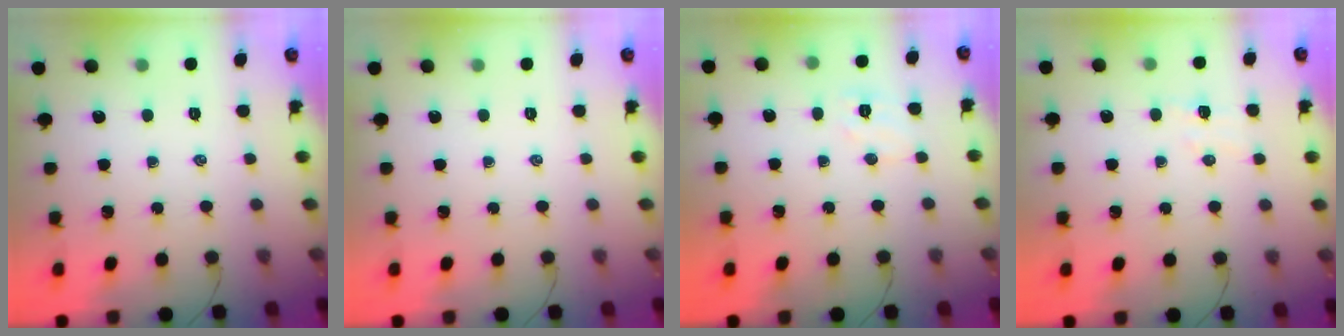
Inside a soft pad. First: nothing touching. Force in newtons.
{"total": 0.0}
{"total": 5.9, "press": 5.8, "slide": 1.2}
{"total": 3.7, "press": 3.6, "slide": 0.8}